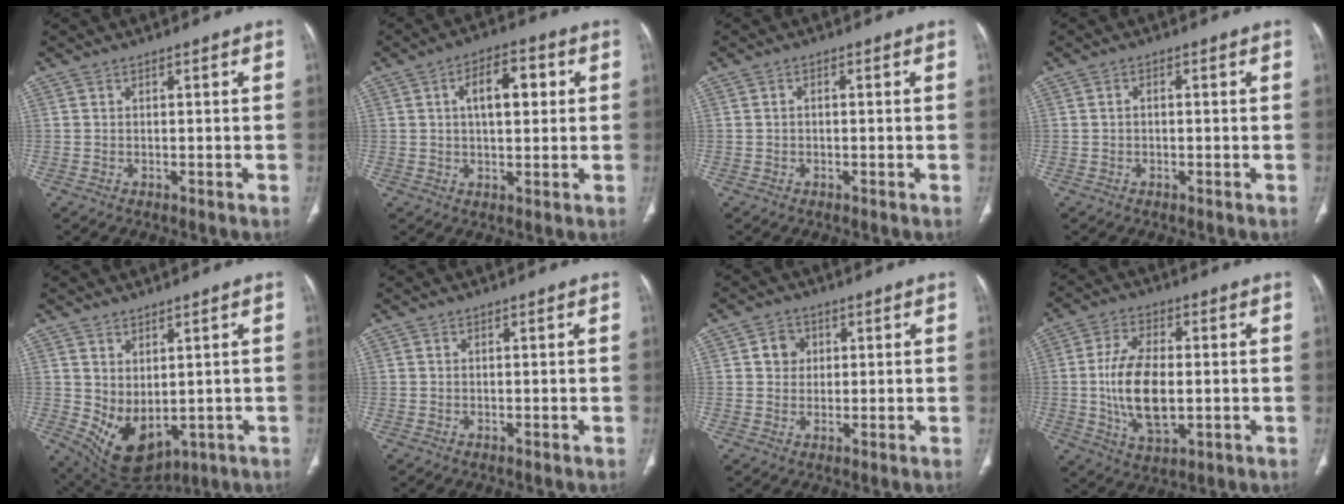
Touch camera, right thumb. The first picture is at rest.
{"total": 8.7, "force": [1.9, 4.4, 7.3], "torque": [-0.094, 0.014, 0.026]}
{"total": 0.7, "force": [-0.1, 0.5, 0.5], "torque": [-0.009, 0.002, -0.005]}
{"total": 0.9, "force": [-0.1, 0.6, 0.6], "torque": [-0.010, 0.003, -0.004]}
{"total": 9.9, "force": [-0.5, 6.1, 7.8], "torque": [-0.121, -0.012, 0.028]}
{"total": 0.0}
{"total": 3.9, "force": [1.0, 3.5, 1.5], "torque": [-0.004, 0.001, 0.014]}
{"total": 12.9, "force": [-0.9, 6.5, 11.1], "torque": [-0.208, -0.003, -0.012]}